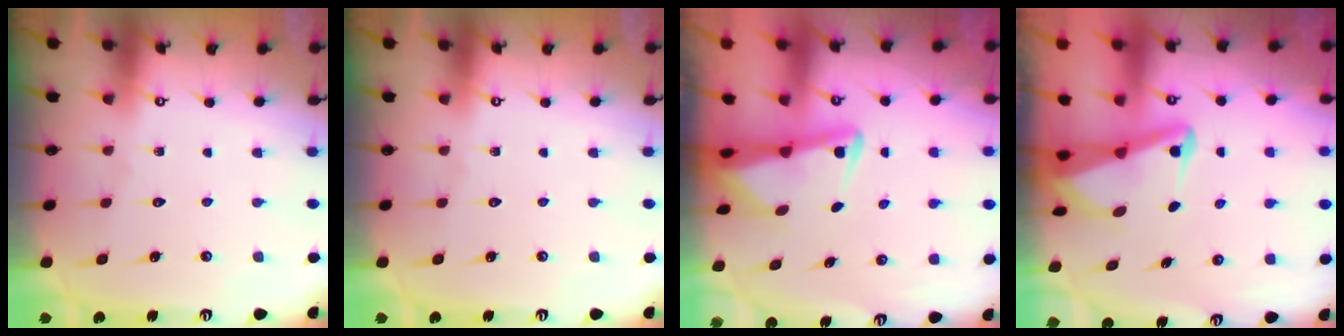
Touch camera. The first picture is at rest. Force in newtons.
{"total": 0.0}
{"total": 2.8, "press": 2.7, "slide": 0.6}
{"total": 3.5, "press": 3.5, "slide": 0.7}